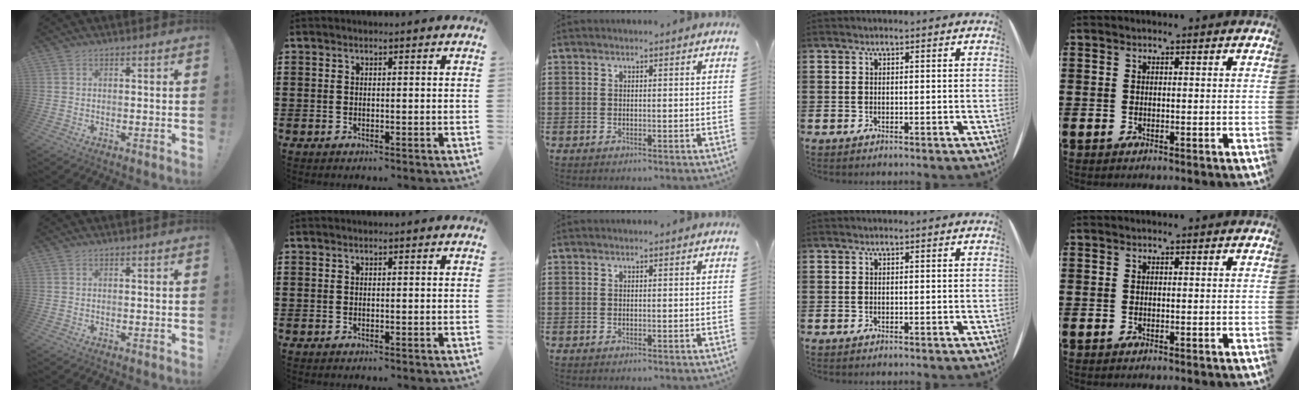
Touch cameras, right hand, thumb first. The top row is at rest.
{}